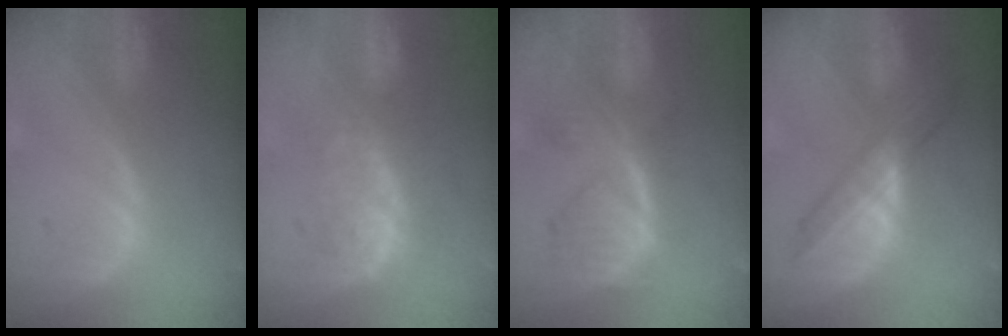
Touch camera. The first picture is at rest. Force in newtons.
{"total": 7.7, "press": 7.4, "slide": 1.8}
{"total": 7.9, "press": 6.9, "slide": 3.9}
{"total": 6.2, "press": 6.1, "slide": 0.5}